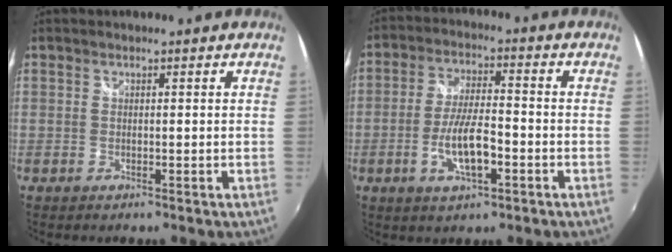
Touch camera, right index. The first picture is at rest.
{"total": 9.0, "force": [-3.2, 2.6, 7.9], "torque": [-0.155, -0.003, -0.055]}